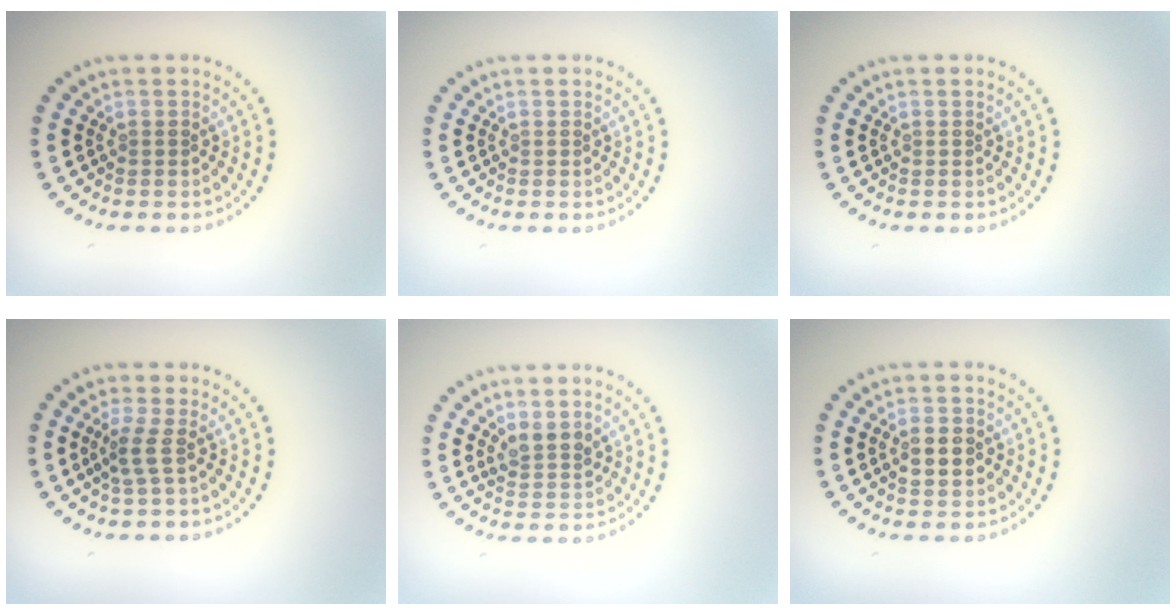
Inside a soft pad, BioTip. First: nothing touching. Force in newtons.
{"total": 0.0}
{"total": 0.0}
{"total": 1.7, "press": 1.2, "slide": 1.3}
{"total": 2.2, "press": 1.9, "slide": 1.1}
{"total": 2.8, "press": 2.8, "slide": 0.2}